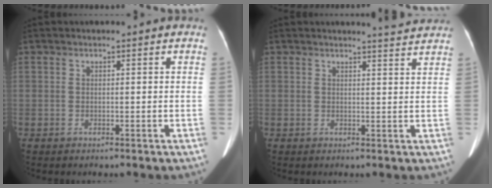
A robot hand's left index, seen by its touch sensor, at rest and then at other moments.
{"total": 3.1, "force": [3.0, -0.6, 0.4], "torque": [-0.012, -0.010, 0.032]}